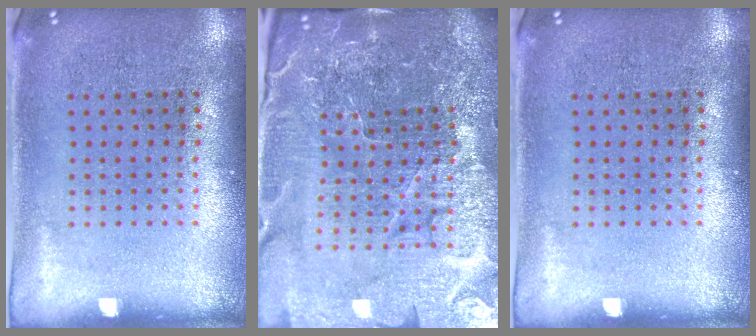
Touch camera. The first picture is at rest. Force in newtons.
{"total": 6.6, "press": 5.8, "slide": 3.0}
{"total": 0.0}